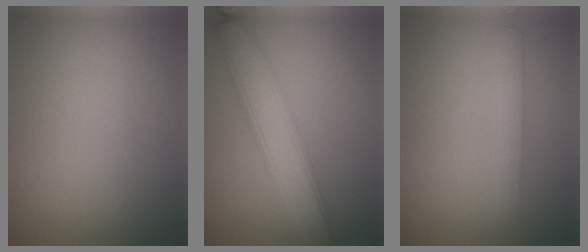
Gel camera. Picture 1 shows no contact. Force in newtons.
{"total": 6.1, "press": 6.1, "slide": 0.4}
{"total": 1.8, "press": 1.8, "slide": 0.1}